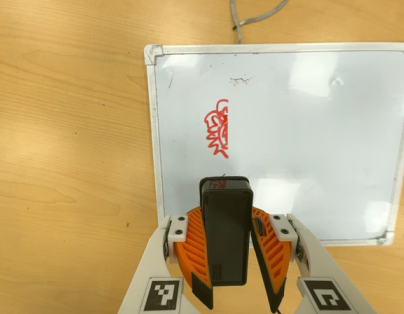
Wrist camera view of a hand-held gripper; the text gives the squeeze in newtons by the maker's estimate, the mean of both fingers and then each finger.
{"total": 10.5, "left": 9.5, "right": 11.6}